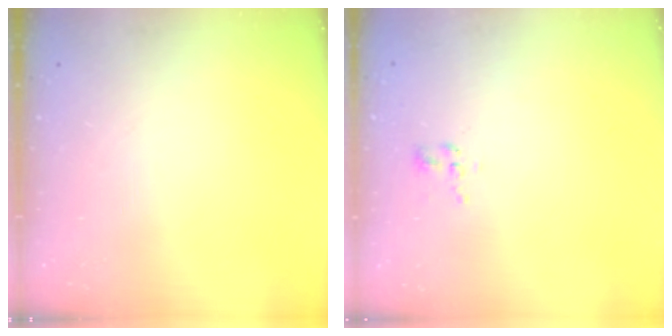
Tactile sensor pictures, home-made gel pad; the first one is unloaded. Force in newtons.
{"total": 2.3, "press": 2.0, "slide": 1.1}